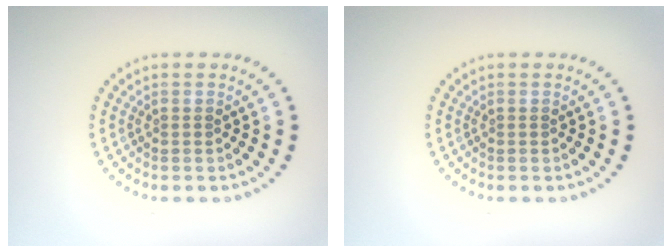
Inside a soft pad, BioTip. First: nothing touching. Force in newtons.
{"total": 0.0}